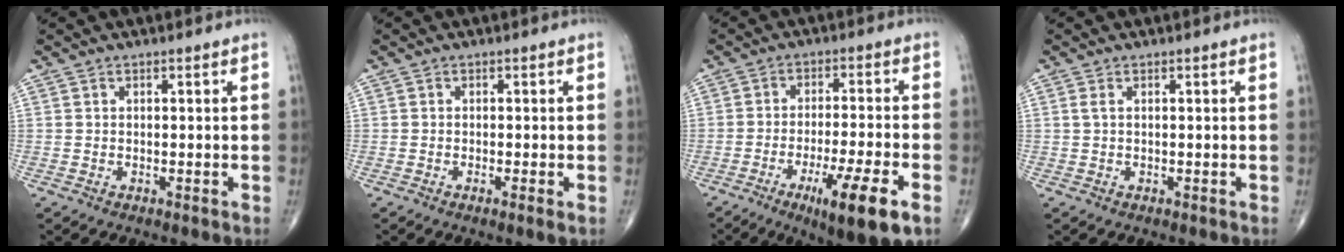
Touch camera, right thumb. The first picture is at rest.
{"total": 1.4, "force": [-0.5, 0.0, 1.3], "torque": [-0.030, -0.005, -0.012]}
{"total": 12.8, "force": [-6.0, 1.8, 11.1], "torque": [-0.186, 0.004, -0.091]}
{"total": 0.8, "force": [0.2, 0.3, 0.8], "torque": [-0.025, 0.005, 0.004]}